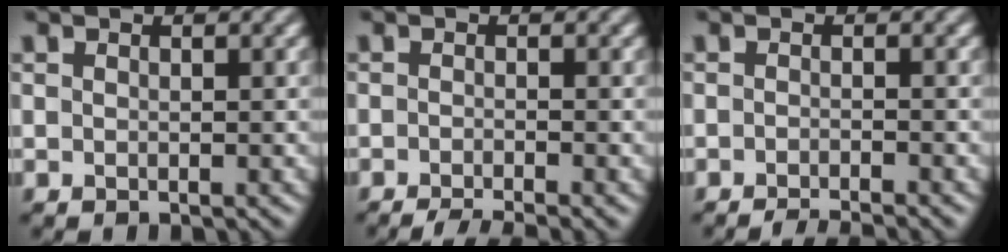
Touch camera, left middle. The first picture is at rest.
{"total": 3.5, "force": [-2.8, 0.4, 2.1], "torque": [-0.028, -0.002, -0.052]}
{"total": 2.7, "force": [-2.4, 0.2, 1.3], "torque": [-0.014, -0.001, -0.043]}